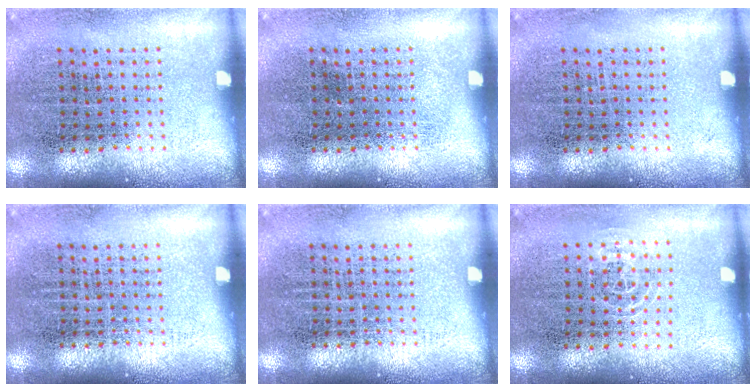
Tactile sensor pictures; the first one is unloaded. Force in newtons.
{"total": 0.0}
{"total": 0.0}
{"total": 0.0}
{"total": 0.0}
{"total": 1.0, "press": 0.5, "slide": 0.8}